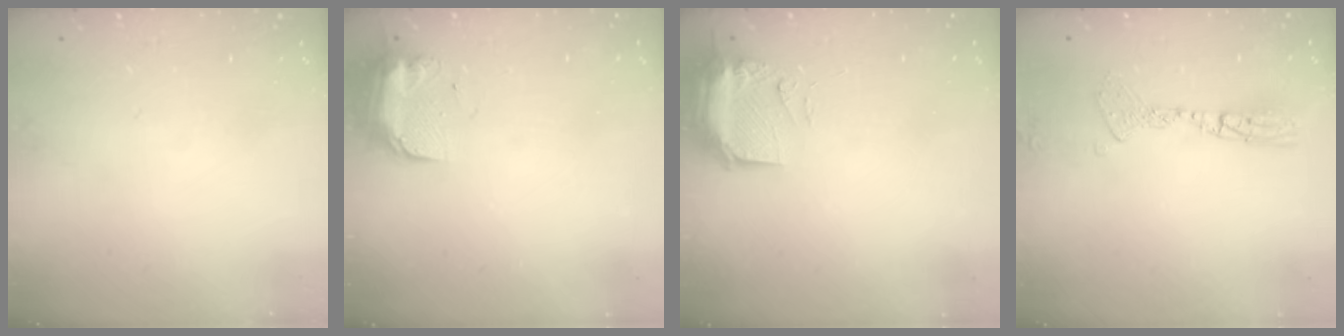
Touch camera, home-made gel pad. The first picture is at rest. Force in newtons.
{"total": 9.2, "press": 9.2, "slide": 0.6}
{"total": 11.4, "press": 10.0, "slide": 5.4}
{"total": 10.0, "press": 9.7, "slide": 2.6}